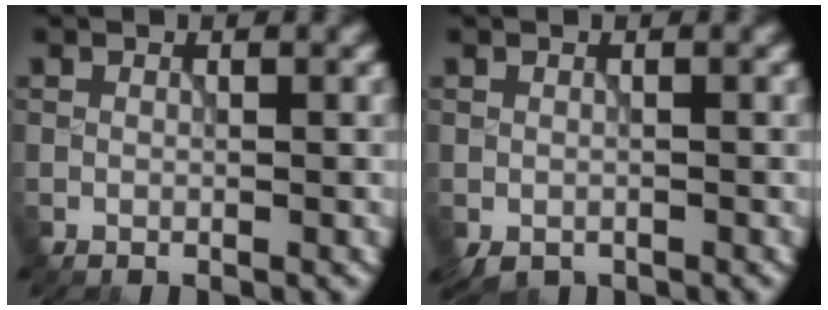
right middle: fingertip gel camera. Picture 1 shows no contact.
{"total": 1.2, "force": [-0.8, 0.7, 0.5], "torque": [-0.010, -0.008, -0.016]}